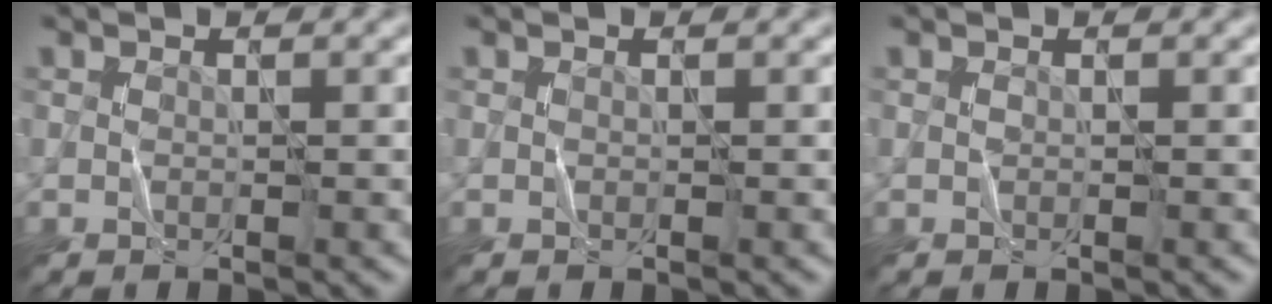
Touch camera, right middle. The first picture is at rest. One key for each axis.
{"total": 0.0}
{"total": 0.0}